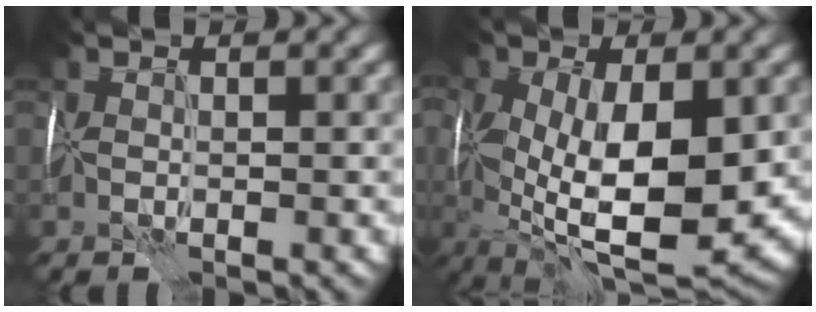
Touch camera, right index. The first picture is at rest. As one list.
[{"total": 13.6, "force": [-2.3, 6.8, 11.6], "torque": [-0.212, -0.035, -0.030]}]